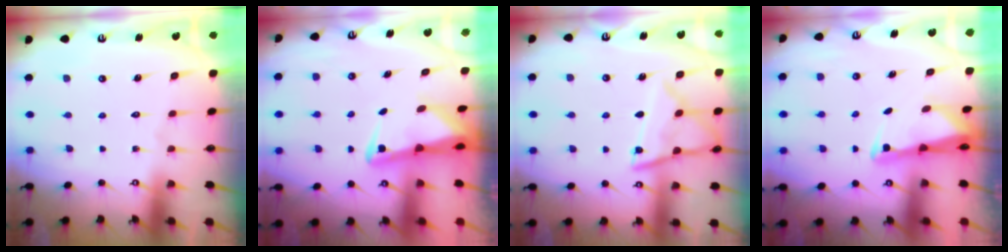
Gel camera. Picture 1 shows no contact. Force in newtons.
{"total": 2.8, "press": 2.7, "slide": 0.6}
{"total": 11.7, "press": 11.6, "slide": 1.1}
{"total": 2.7, "press": 2.7, "slide": 0.5}